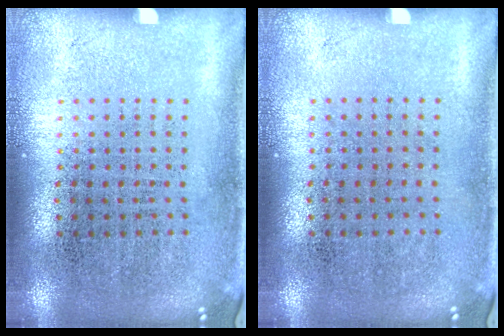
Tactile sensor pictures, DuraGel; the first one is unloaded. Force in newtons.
{"total": 0.0}